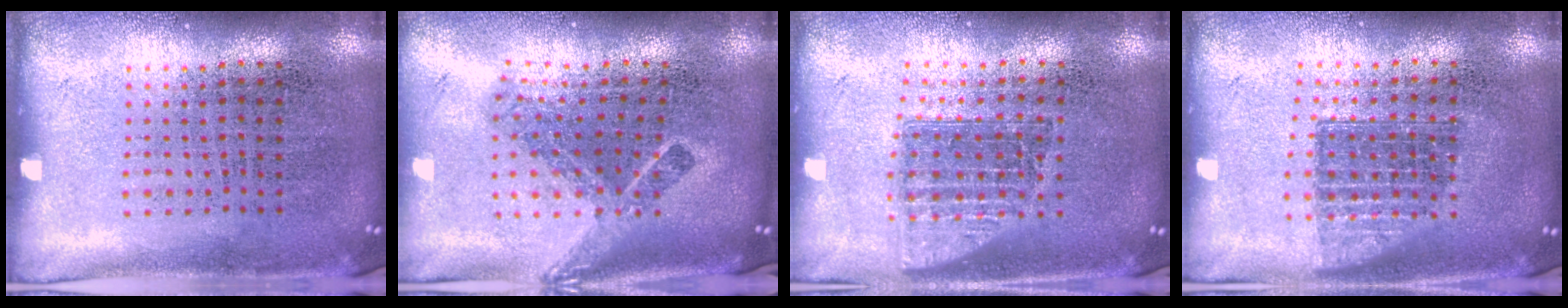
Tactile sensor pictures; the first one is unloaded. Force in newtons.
{"total": 2.2, "press": 1.5, "slide": 1.6}
{"total": 1.5, "press": 1.2, "slide": 0.9}
{"total": 1.3, "press": 1.1, "slide": 0.8}